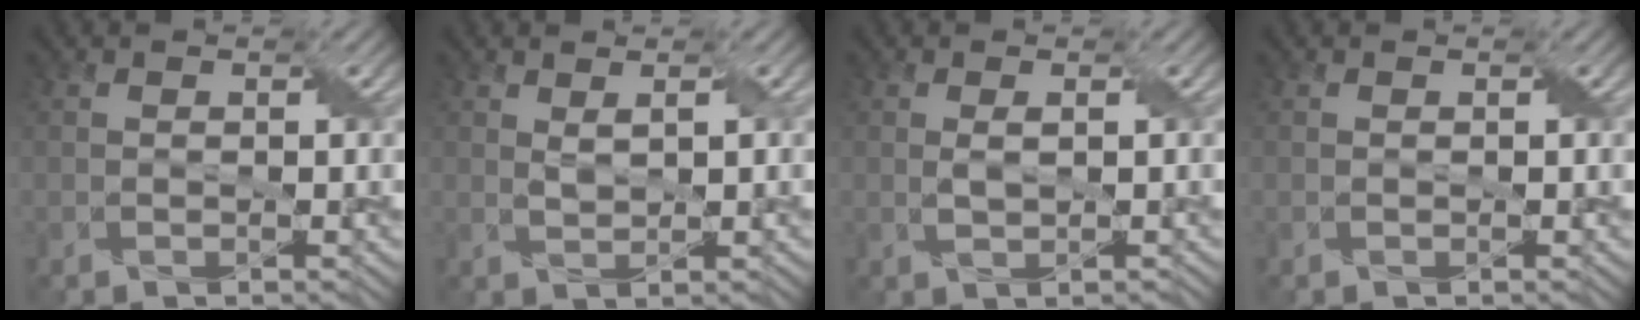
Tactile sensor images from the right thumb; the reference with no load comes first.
{"total": 1.4, "force": [0.8, 0.3, 1.1], "torque": [-0.029, 0.000, 0.019]}
{"total": 1.4, "force": [0.3, 0.5, 1.3], "torque": [-0.031, 0.001, 0.009]}
{"total": 0.0}